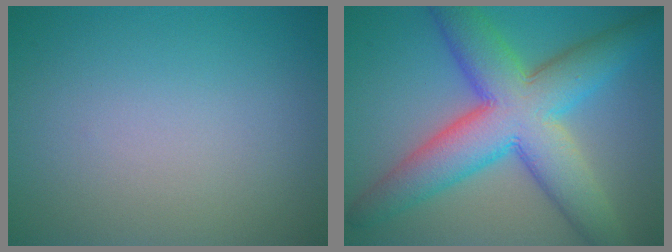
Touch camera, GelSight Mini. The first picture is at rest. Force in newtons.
{"total": 10.8, "press": 10.8, "slide": 0.3}